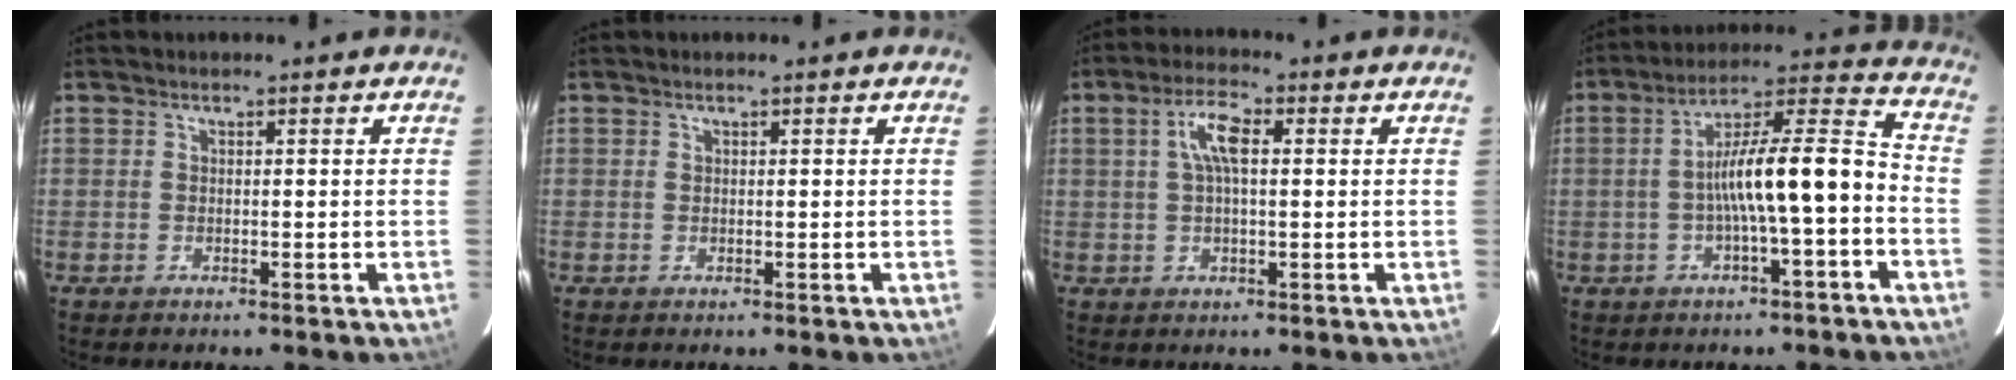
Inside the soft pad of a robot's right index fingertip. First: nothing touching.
{"total": 0.0}
{"total": 5.6, "force": [1.3, 1.9, 5.1], "torque": [-0.097, 0.013, 0.025]}
{"total": 12.6, "force": [-3.4, 1.4, 12.1], "torque": [-0.195, 0.028, -0.049]}